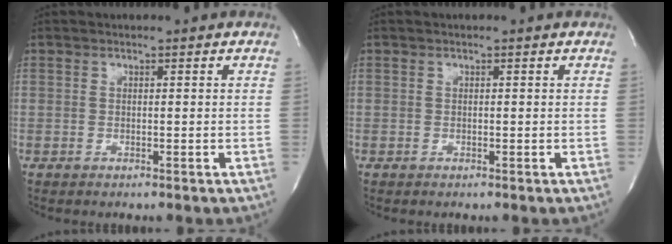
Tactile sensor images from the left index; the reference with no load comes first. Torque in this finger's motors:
{"motor_torque": [-0.24, 0.30, -0.07, -0.01]}